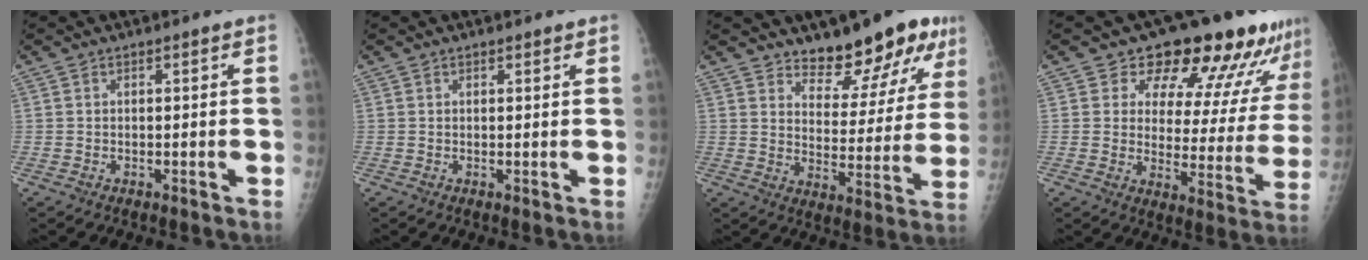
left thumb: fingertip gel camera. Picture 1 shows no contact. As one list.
[{"total": 0.6, "force": [0.5, 0.3, 0.1], "torque": [0.000, -0.005, 0.006]}, {"total": 13.3, "force": [10.6, 4.7, 6.6], "torque": [-0.051, -0.081, 0.154]}, {"total": 18.1, "force": [14.5, 7.6, 7.7], "torque": [-0.039, -0.083, 0.171]}]